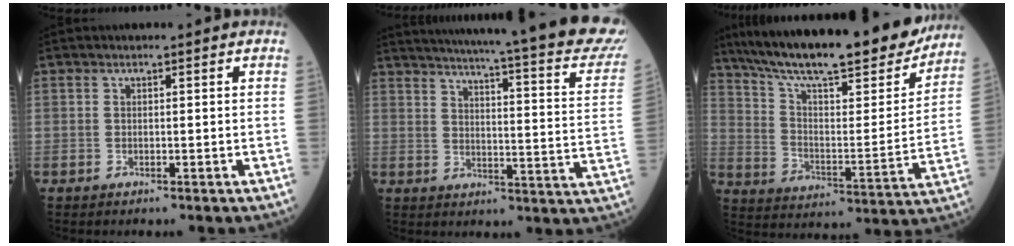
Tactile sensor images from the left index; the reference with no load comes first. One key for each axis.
{"total": 31.2, "fx": 26.9, "fy": 1.3, "fz": 15.7, "tx": -0.216, "ty": -0.080, "tz": 0.320}
{"total": 28.0, "fx": 23.5, "fy": 4.4, "fz": 14.6, "tx": -0.242, "ty": -0.022, "tz": 0.337}